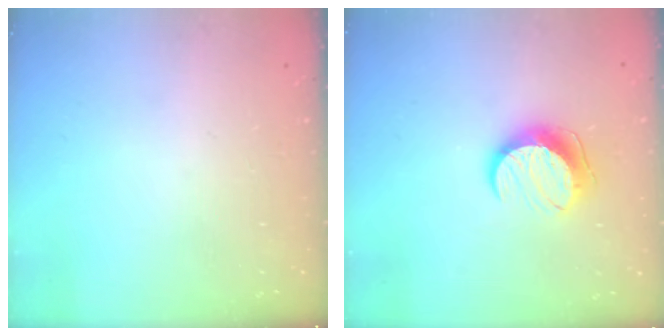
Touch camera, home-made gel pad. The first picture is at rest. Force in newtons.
{"total": 10.3, "press": 10.3, "slide": 0.1}